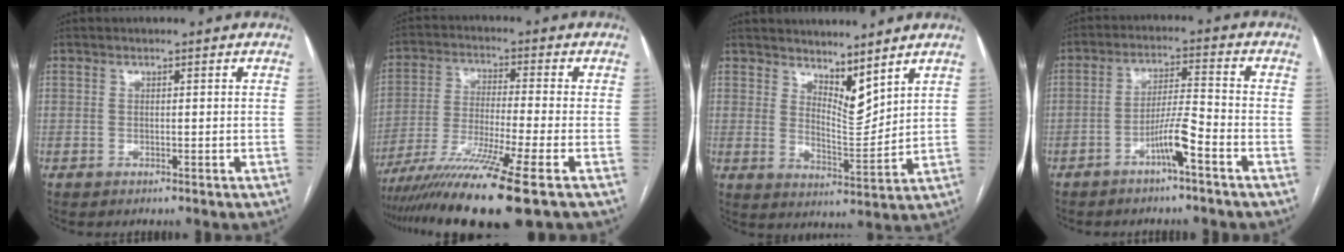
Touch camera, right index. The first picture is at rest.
{"total": 13.9, "force": [-9.4, -1.6, 10.1], "torque": [-0.197, -0.038, -0.166]}
{"total": 6.7, "force": [5.6, 1.7, 3.3], "torque": [-0.060, -0.014, 0.105]}
{"total": 5.9, "force": [-3.3, 0.0, 4.9], "torque": [-0.093, 0.007, -0.061]}